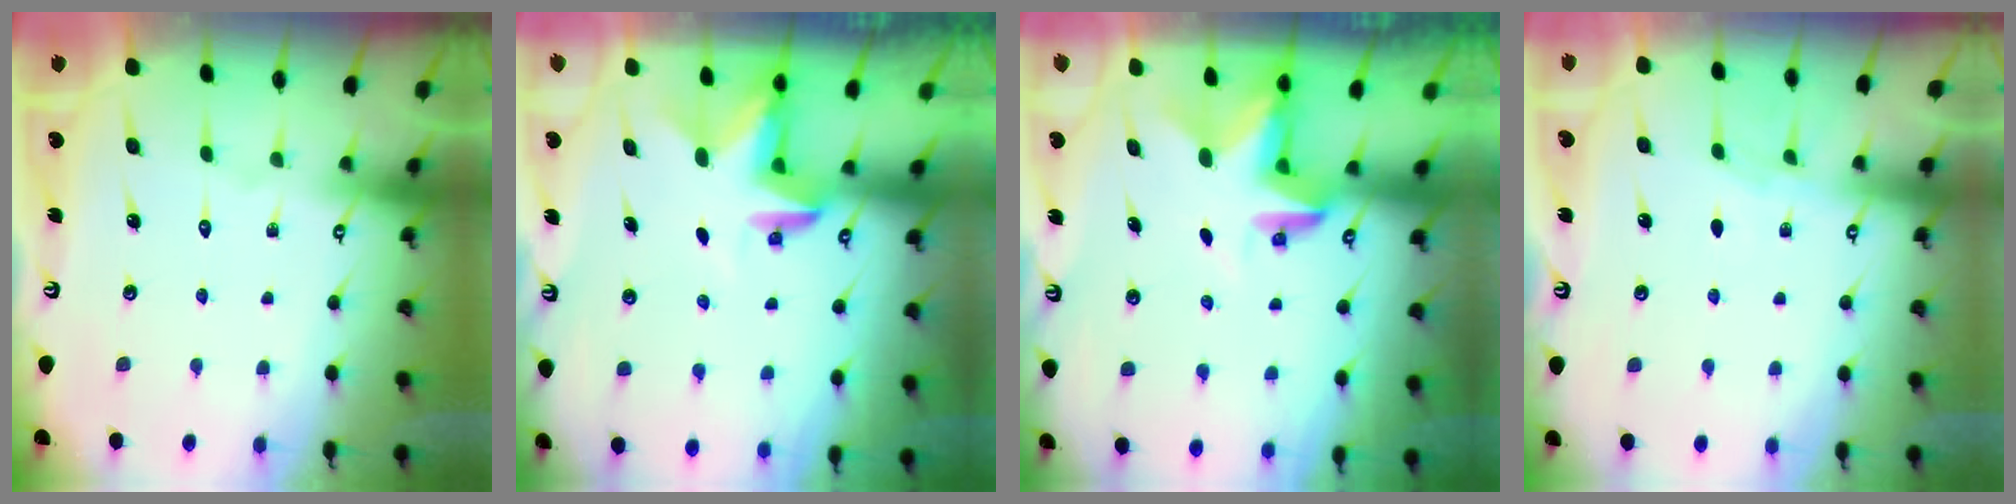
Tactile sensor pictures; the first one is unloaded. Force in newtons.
{"total": 2.9, "press": 2.9, "slide": 0.1}
{"total": 2.9, "press": 2.9, "slide": 0.2}
{"total": 2.8, "press": 2.7, "slide": 0.4}